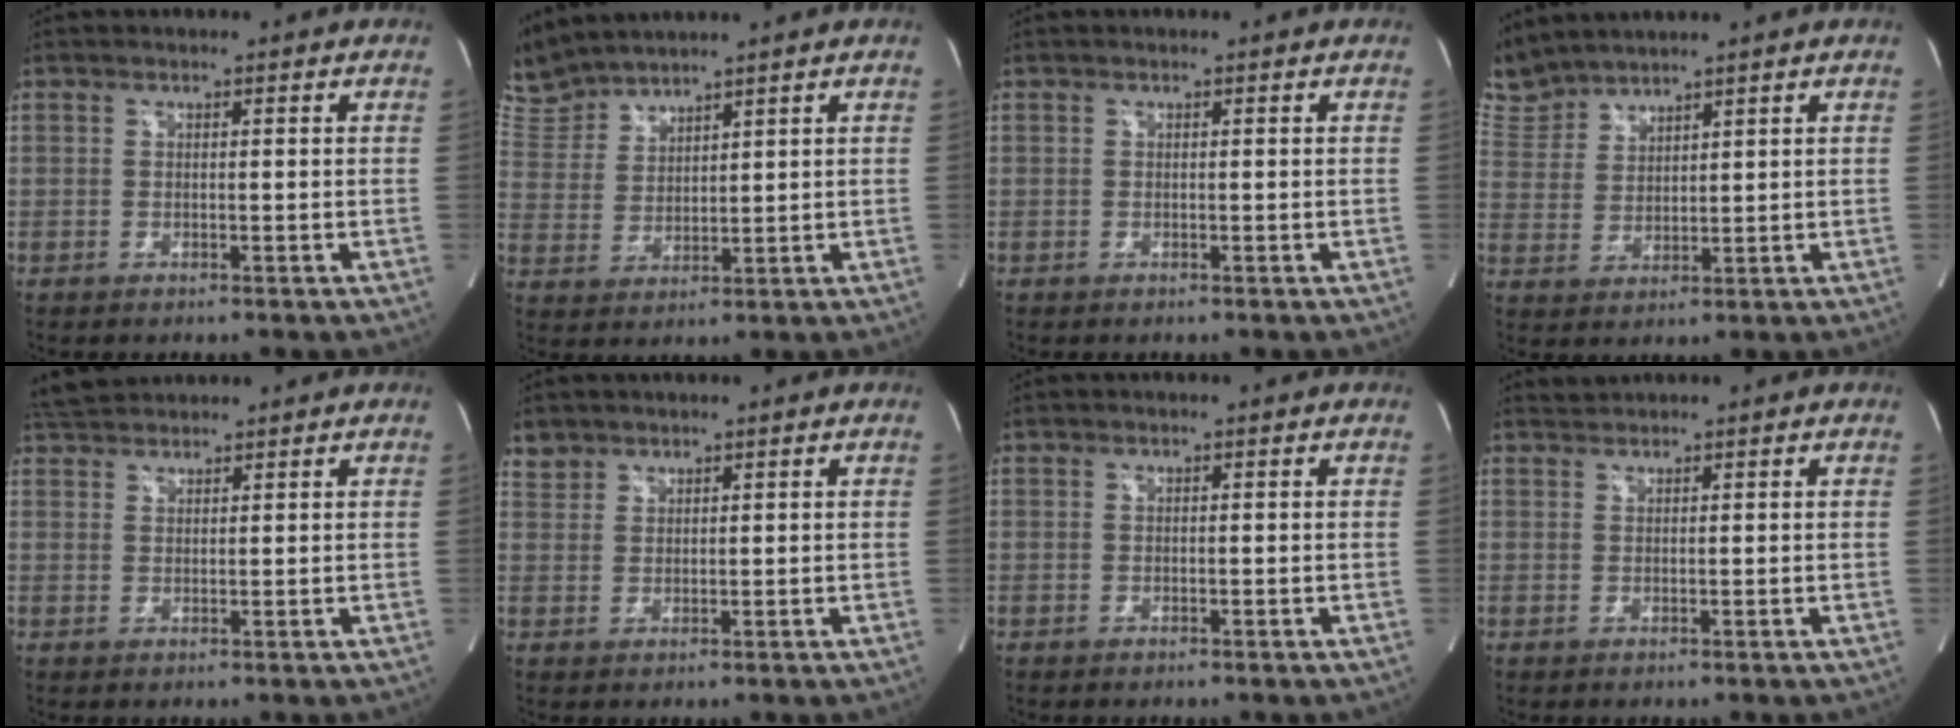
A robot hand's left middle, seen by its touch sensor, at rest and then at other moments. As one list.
[{"total": 7.4, "force": [7.4, 0.6, 0.5], "torque": [-0.032, 0.015, 0.164]}, {"total": 0.0}, {"total": 6.6, "force": [6.5, 0.8, 0.1], "torque": [-0.021, 0.015, 0.146]}, {"total": 4.0, "force": [3.9, 0.8, 0.6], "torque": [-0.022, 0.027, 0.076]}, {"total": 2.3, "force": [1.9, 1.2, -0.3], "torque": [0.008, 0.009, 0.036]}, {"total": 0.0}, {"total": 1.1, "force": [1.0, -0.2, -0.4], "torque": [-0.005, 0.006, 0.023]}]